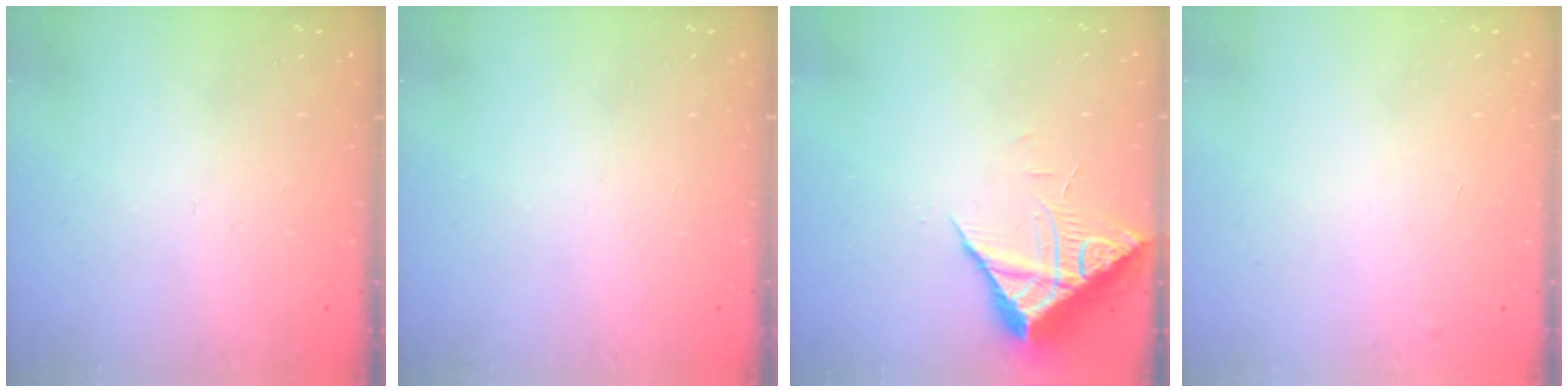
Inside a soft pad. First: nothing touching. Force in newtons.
{"total": 0.0}
{"total": 8.5, "press": 8.4, "slide": 0.8}
{"total": 3.2, "press": 3.2, "slide": 0.4}